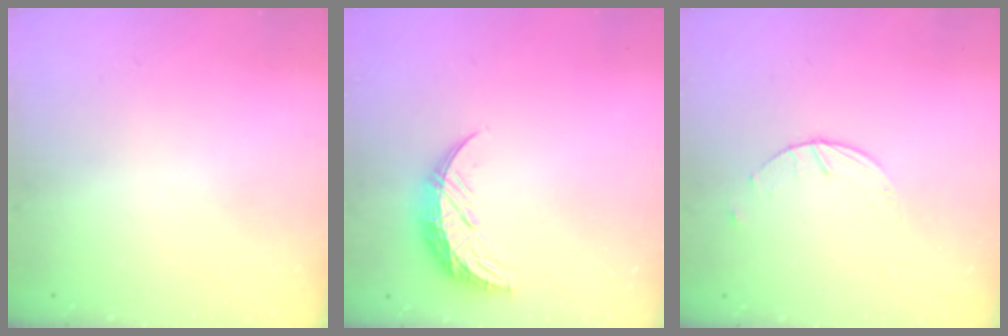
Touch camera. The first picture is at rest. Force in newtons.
{"total": 10.0, "press": 10.0, "slide": 0.6}
{"total": 2.6, "press": 2.6, "slide": 0.4}